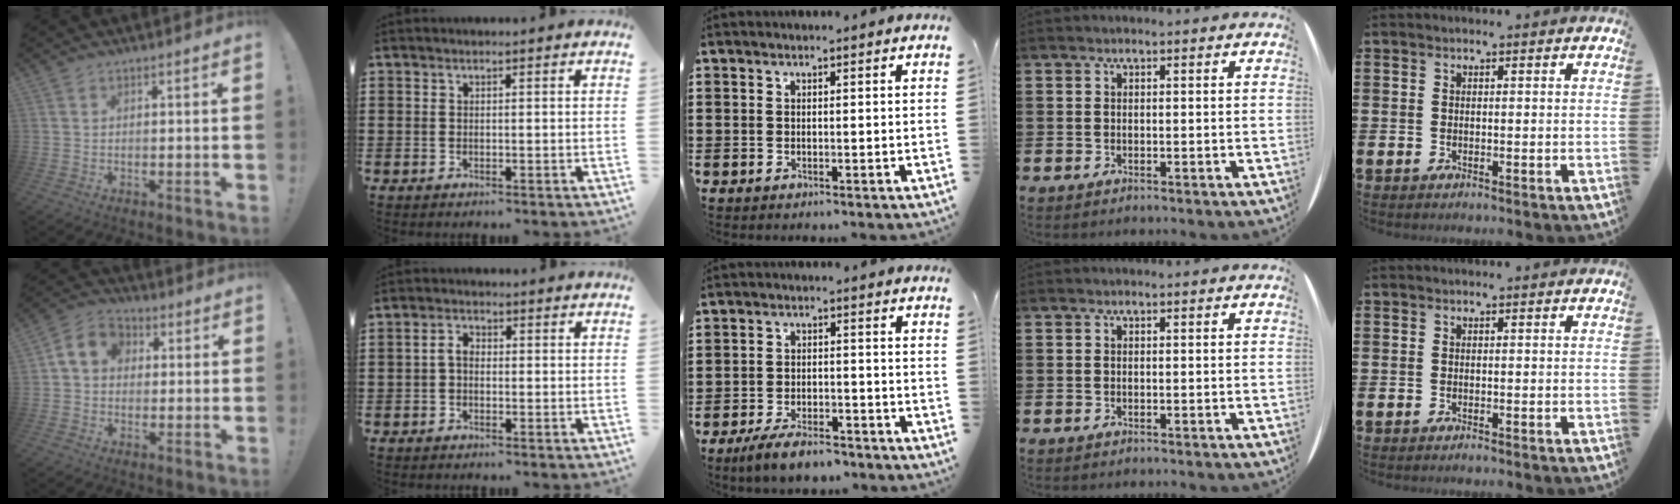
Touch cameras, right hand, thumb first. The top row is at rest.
{"thumb": {"total": 7.3, "force": [1.0, 6.2, 3.8], "torque": [-0.056, 0.009, 0.023]}, "index": {"total": 2.2, "force": [-0.4, 1.3, 1.7], "torque": [-0.042, 0.002, -0.012]}, "middle": {"total": 5.0, "force": [-4.4, 1.2, 2.1], "torque": [-0.047, 0.002, -0.087]}}